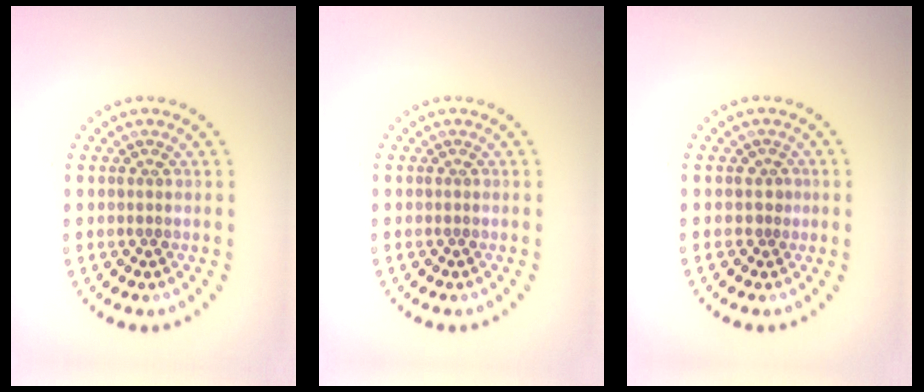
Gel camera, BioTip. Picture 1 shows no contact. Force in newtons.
{"total": 0.0}
{"total": 0.9, "press": 0.6, "slide": 0.7}